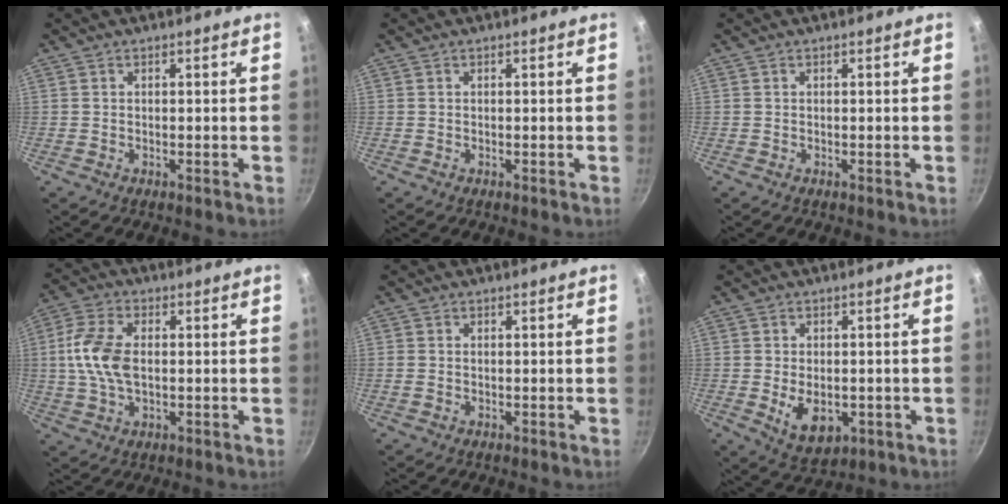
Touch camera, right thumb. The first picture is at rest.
{"total": 0.0}
{"total": 0.0}
{"total": 10.2, "force": [0.4, 5.9, 8.2], "torque": [-0.164, 0.015, 0.001]}
{"total": 0.8, "force": [0.0, 0.6, 0.5], "torque": [-0.010, 0.002, -0.002]}
{"total": 7.9, "force": [-1.4, 5.1, 5.8], "torque": [-0.076, -0.009, -0.006]}